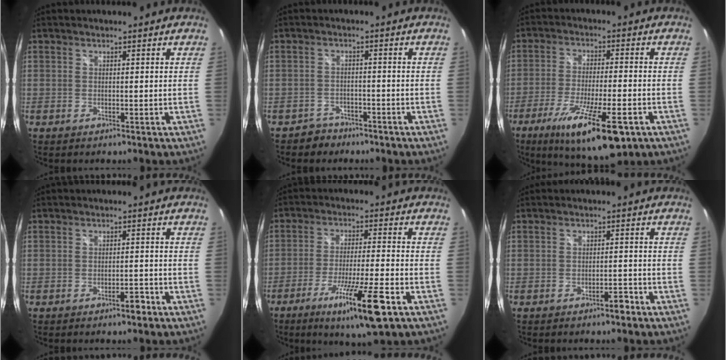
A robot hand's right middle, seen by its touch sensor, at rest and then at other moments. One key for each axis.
{"total": 3.8, "fx": -3.0, "fy": 2.3, "fz": -0.1, "tx": -0.008, "ty": 0.007, "tz": -0.050}
{"total": 17.0, "fx": -9.3, "fy": 3.8, "fz": 13.7, "tx": -0.254, "ty": -0.050, "tz": -0.152}
{"total": 2.3, "fx": -1.7, "fy": 0.8, "fz": 1.3, "tx": -0.025, "ty": 0.000, "tz": -0.025}
{"total": 13.4, "fx": -7.3, "fy": 0.8, "fz": 11.3, "tx": -0.216, "ty": -0.035, "tz": -0.126}
{"total": 2.1, "fx": -1.7, "fy": 0.7, "fz": 1.1, "tx": -0.021, "ty": 0.001, "tz": -0.025}